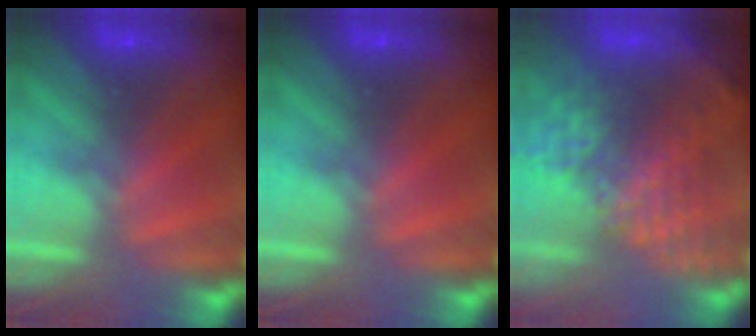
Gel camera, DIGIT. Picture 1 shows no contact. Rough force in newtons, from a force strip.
{"total": 0.0}
{"total": 12.7}